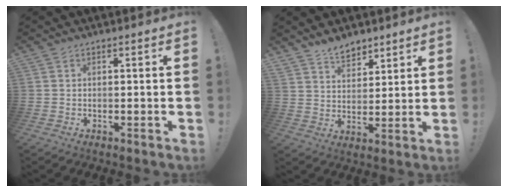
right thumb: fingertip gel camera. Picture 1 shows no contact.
{"total": 7.6, "force": [6.2, 3.8, 2.0], "torque": [-0.038, -0.038, 0.120]}